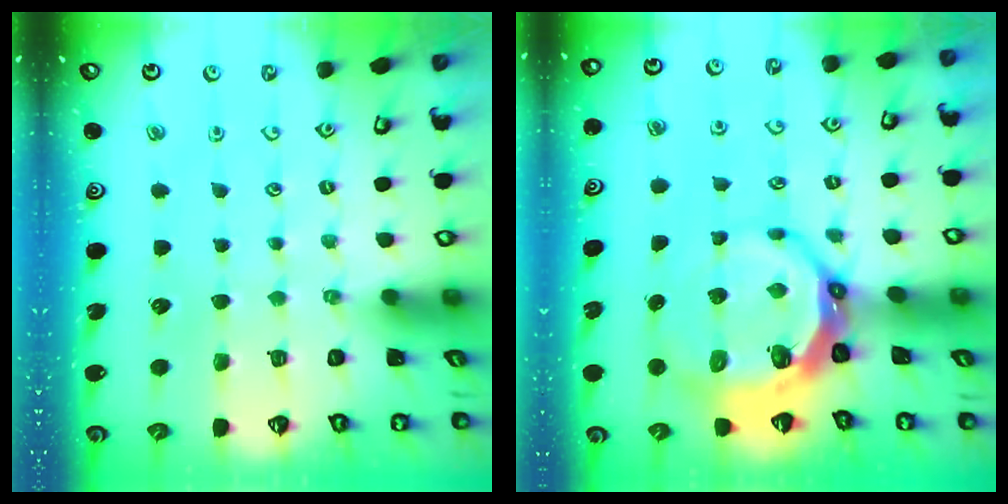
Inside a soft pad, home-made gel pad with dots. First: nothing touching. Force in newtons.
{"total": 10.1, "press": 9.2, "slide": 4.3}